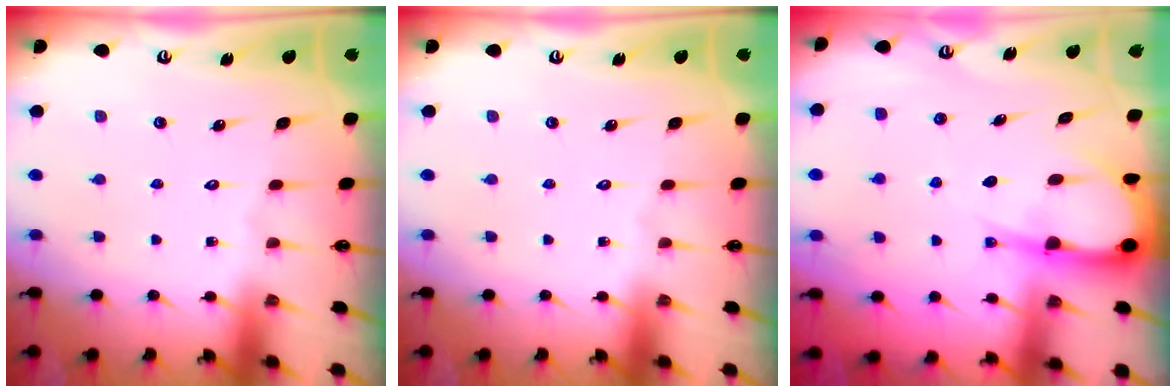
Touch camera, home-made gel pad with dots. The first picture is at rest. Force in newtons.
{"total": 0.0}
{"total": 7.4, "press": 7.3, "slide": 1.0}